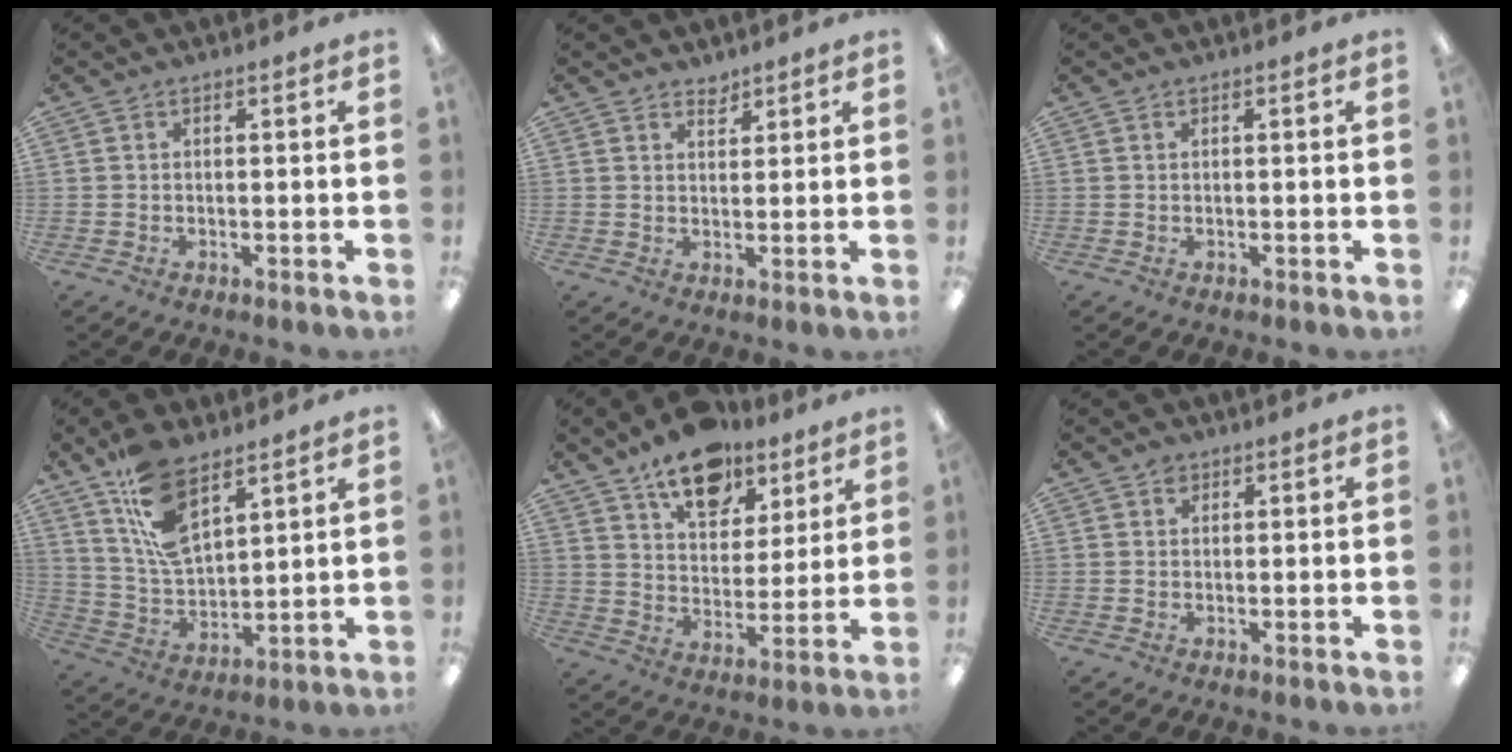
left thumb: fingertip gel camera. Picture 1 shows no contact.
{"total": 2.5, "force": [2.3, 1.0, 0.2], "torque": [0.011, -0.017, 0.041]}
{"total": 0.0}
{"total": 14.0, "force": [8.8, 6.5, 8.7], "torque": [-0.179, -0.031, 0.161]}
{"total": 14.9, "force": [10.9, 8.0, 6.3], "torque": [-0.090, -0.060, 0.194]}
{"total": 1.5, "force": [0.9, 1.1, 0.6], "torque": [-0.013, 0.002, 0.016]}